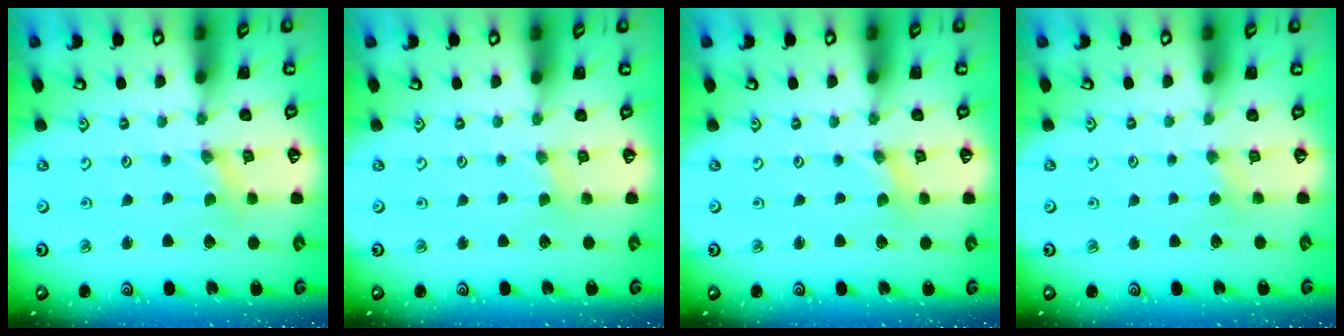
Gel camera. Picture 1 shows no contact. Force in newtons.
{"total": 1.4, "press": 1.4, "slide": 0.3}
{"total": 0.0}
{"total": 3.2, "press": 3.1, "slide": 0.5}